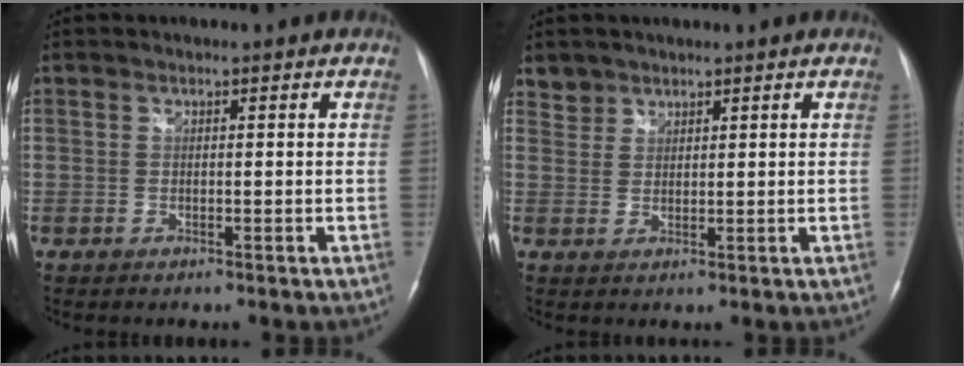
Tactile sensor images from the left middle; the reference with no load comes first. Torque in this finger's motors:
{"motor_torque": [0.02, -0.06, 0.02, -0.01]}